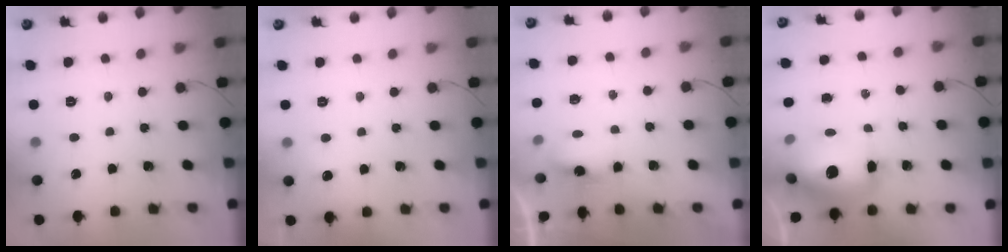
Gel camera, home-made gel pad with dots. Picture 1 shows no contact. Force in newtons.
{"total": 11.7, "press": 3.4, "slide": 11.3}
{"total": 3.7, "press": 3.7, "slide": 0.6}
{"total": 15.9, "press": 15.4, "slide": 3.8}